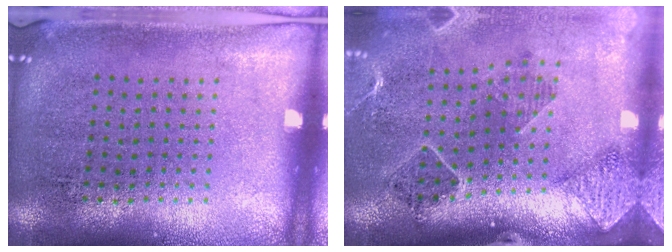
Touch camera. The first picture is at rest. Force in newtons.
{"total": 1.6, "press": 1.6, "slide": 0.2}